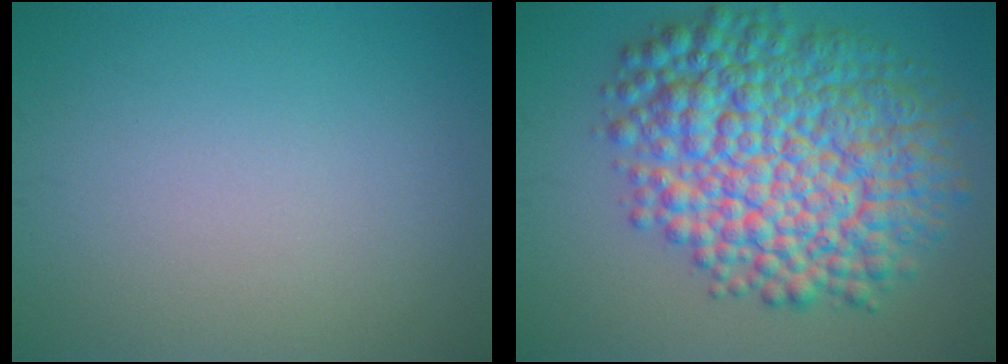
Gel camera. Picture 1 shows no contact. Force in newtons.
{"total": 12.5, "press": 12.5, "slide": 0.2}